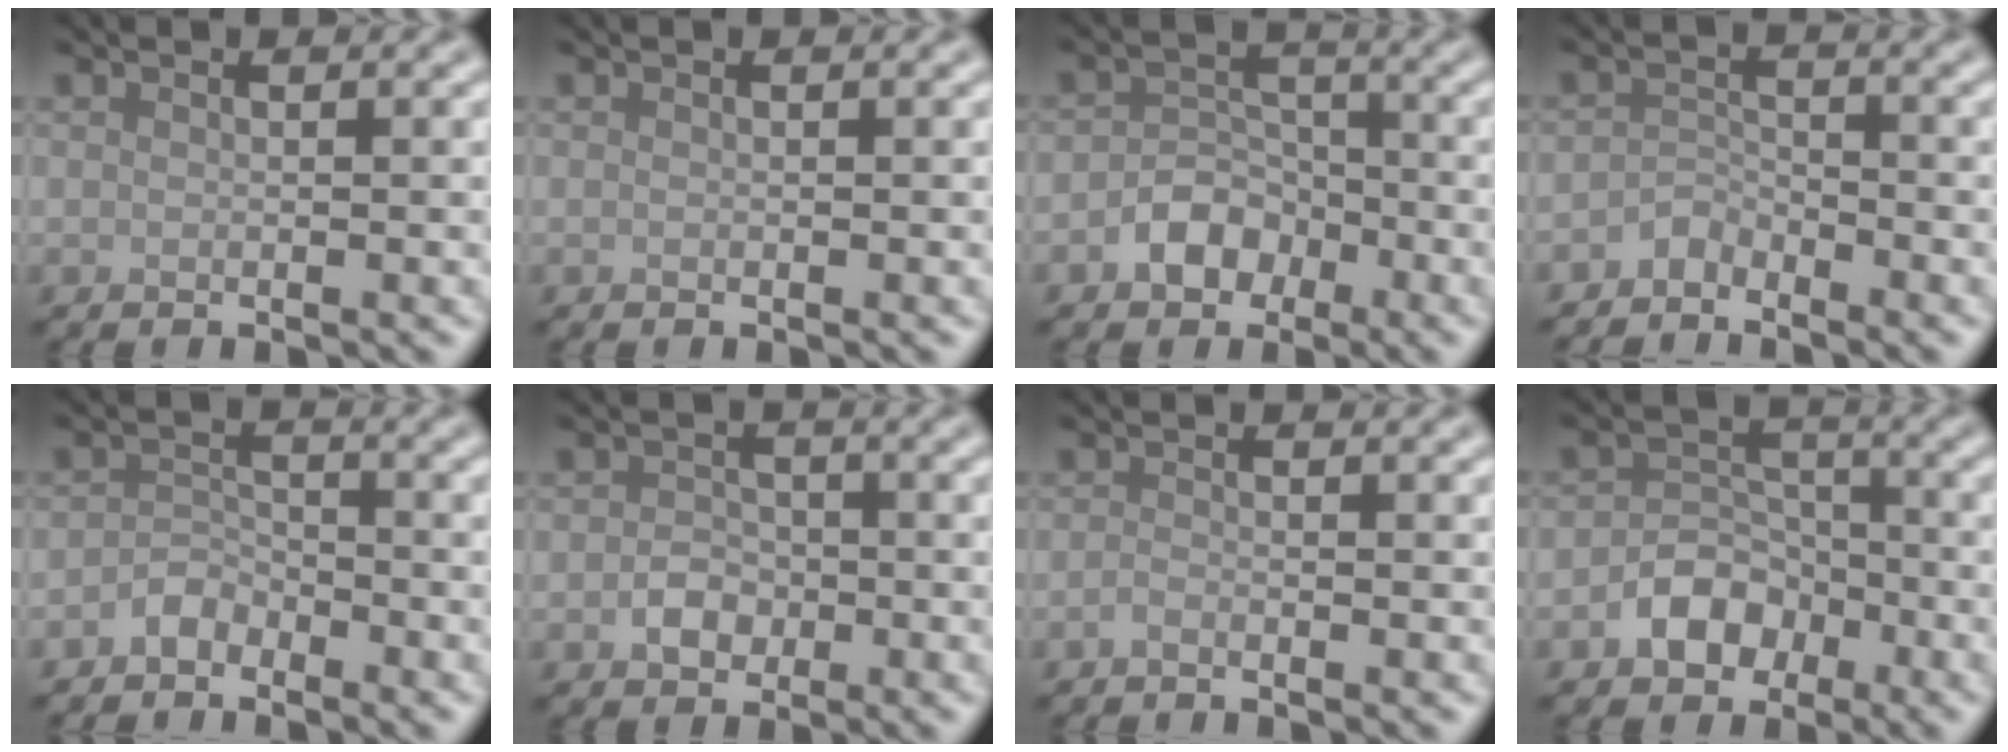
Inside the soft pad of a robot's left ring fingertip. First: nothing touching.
{"total": 0.0}
{"total": 3.1, "force": [-1.6, 2.4, 1.2], "torque": [-0.008, 0.008, -0.031]}
{"total": 1.7, "force": [-1.5, 0.6, 0.1], "torque": [-0.001, 0.010, -0.032]}
{"total": 1.7, "force": [-1.4, 0.9, 0.3], "torque": [-0.004, 0.010, -0.028]}
{"total": 2.0, "force": [-0.7, 1.6, 0.9], "torque": [-0.012, 0.001, -0.017]}
{"total": 0.7, "force": [-0.5, 0.1, 0.4], "torque": [-0.009, 0.000, -0.012]}
{"total": 3.5, "force": [-1.9, 2.7, 1.4], "torque": [-0.014, 0.006, -0.035]}